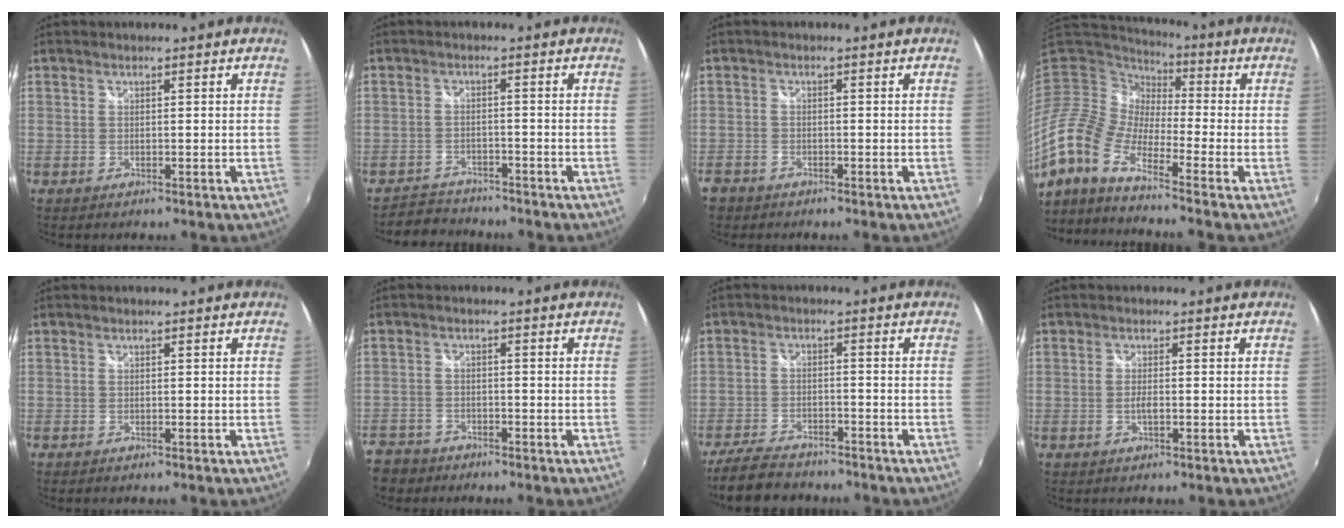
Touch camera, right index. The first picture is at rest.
{"total": 5.5, "force": [-5.1, 2.2, 0.2], "torque": [-0.026, 0.008, -0.088]}
{"total": 2.8, "force": [-2.2, 1.6, 0.6], "torque": [-0.018, -0.003, -0.043]}
{"total": 14.3, "force": [-7.9, 4.8, 10.9], "torque": [-0.189, -0.024, -0.172]}
{"total": 0.5, "force": [-0.5, 0.2, 0.1], "torque": [-0.005, -0.003, -0.010]}
{"total": 7.4, "force": [-5.4, 4.9, 1.6], "torque": [-0.065, 0.007, -0.098]}
{"total": 11.1, "force": [-9.3, 4.3, 4.3], "torque": [-0.121, -0.014, -0.154]}
{"total": 1.5, "force": [-0.5, 0.3, 1.4], "torque": [-0.030, -0.002, -0.010]}